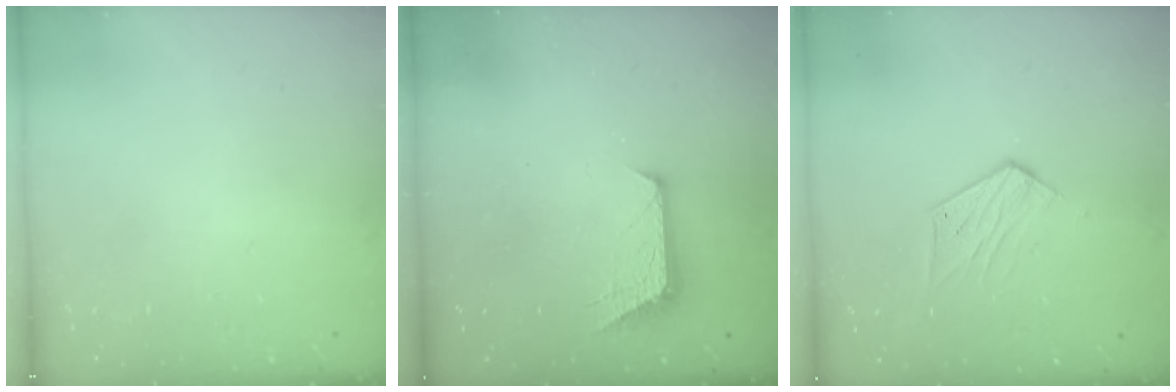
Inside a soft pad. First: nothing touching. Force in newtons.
{"total": 7.4, "press": 7.3, "slide": 0.6}
{"total": 6.3, "press": 6.3, "slide": 0.5}